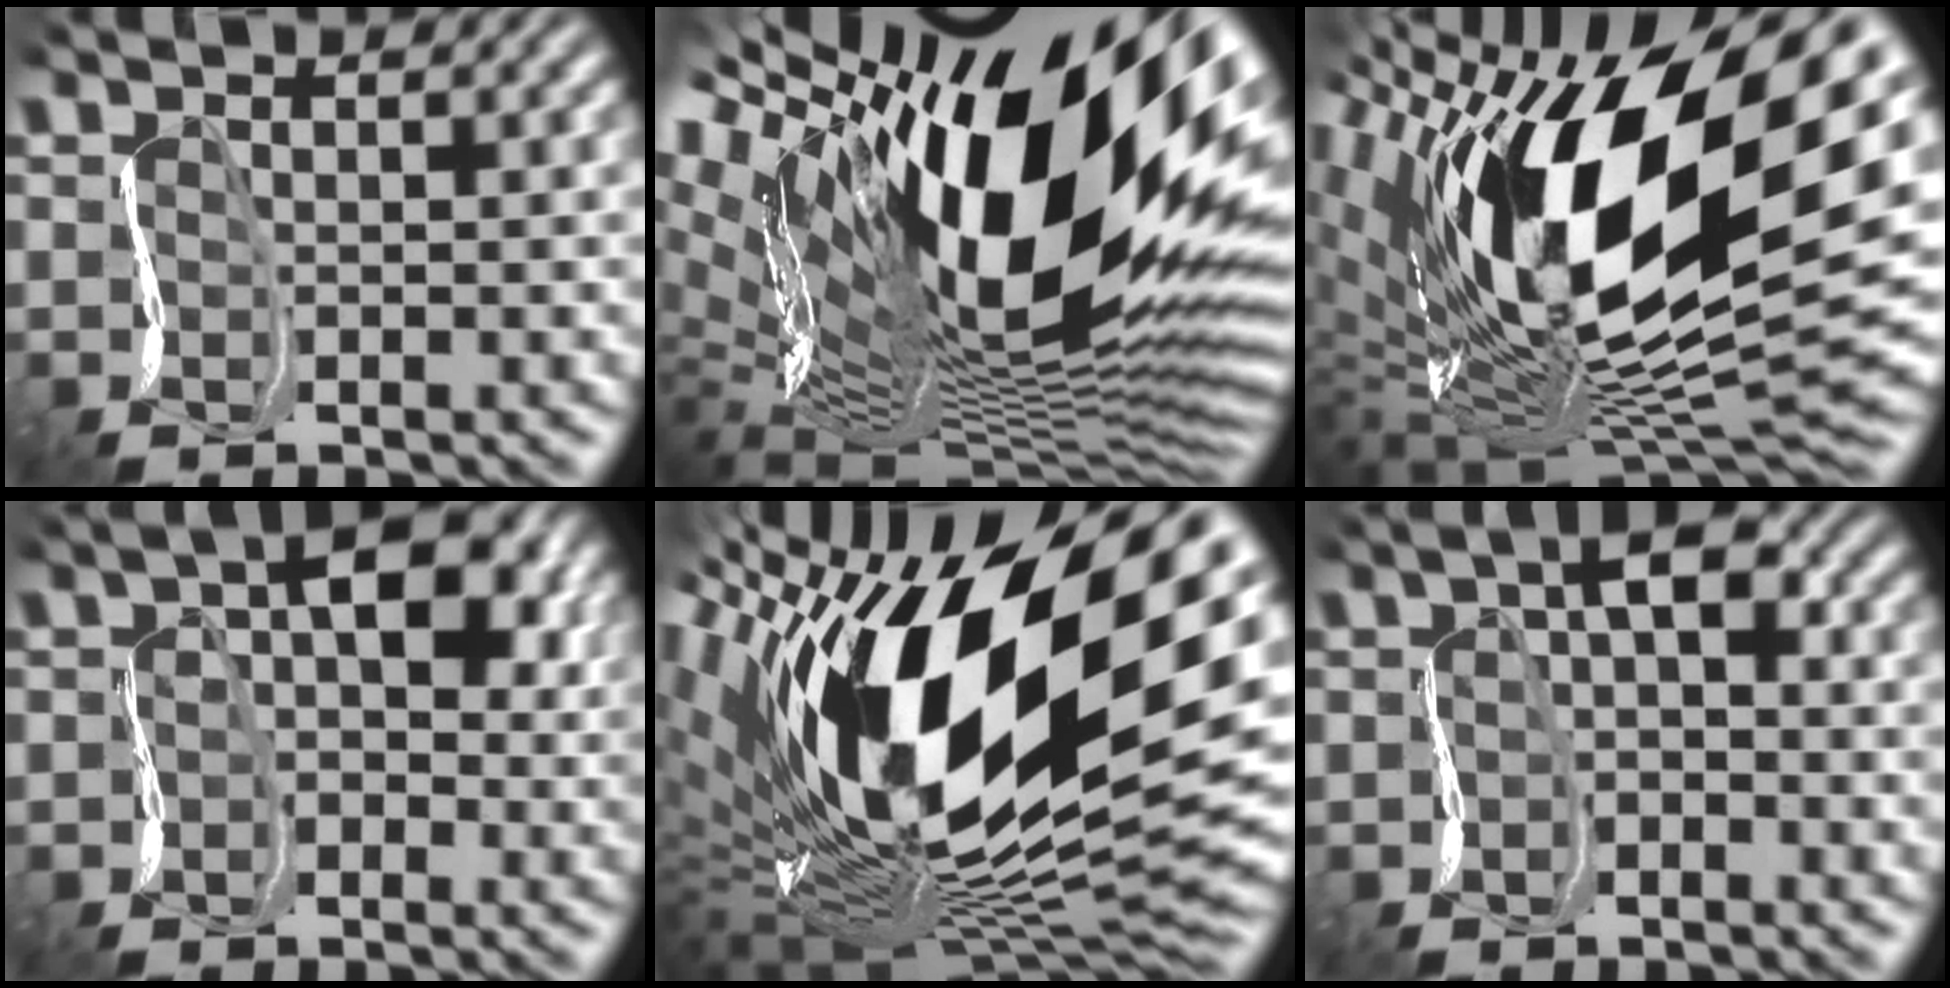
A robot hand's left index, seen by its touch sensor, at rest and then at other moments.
{"total": 19.4, "force": [7.9, 8.4, 15.6], "torque": [-0.285, 0.035, 0.140]}
{"total": 16.5, "force": [4.6, 8.2, 13.6], "torque": [-0.257, 0.004, 0.084]}
{"total": 5.3, "force": [1.0, 2.7, 4.5], "torque": [-0.064, 0.027, 0.012]}
{"total": 17.6, "force": [4.5, 9.2, 14.3], "torque": [-0.291, -0.002, 0.087]}
{"total": 2.4, "force": [0.4, 0.7, 2.3], "torque": [-0.039, 0.023, 0.004]}